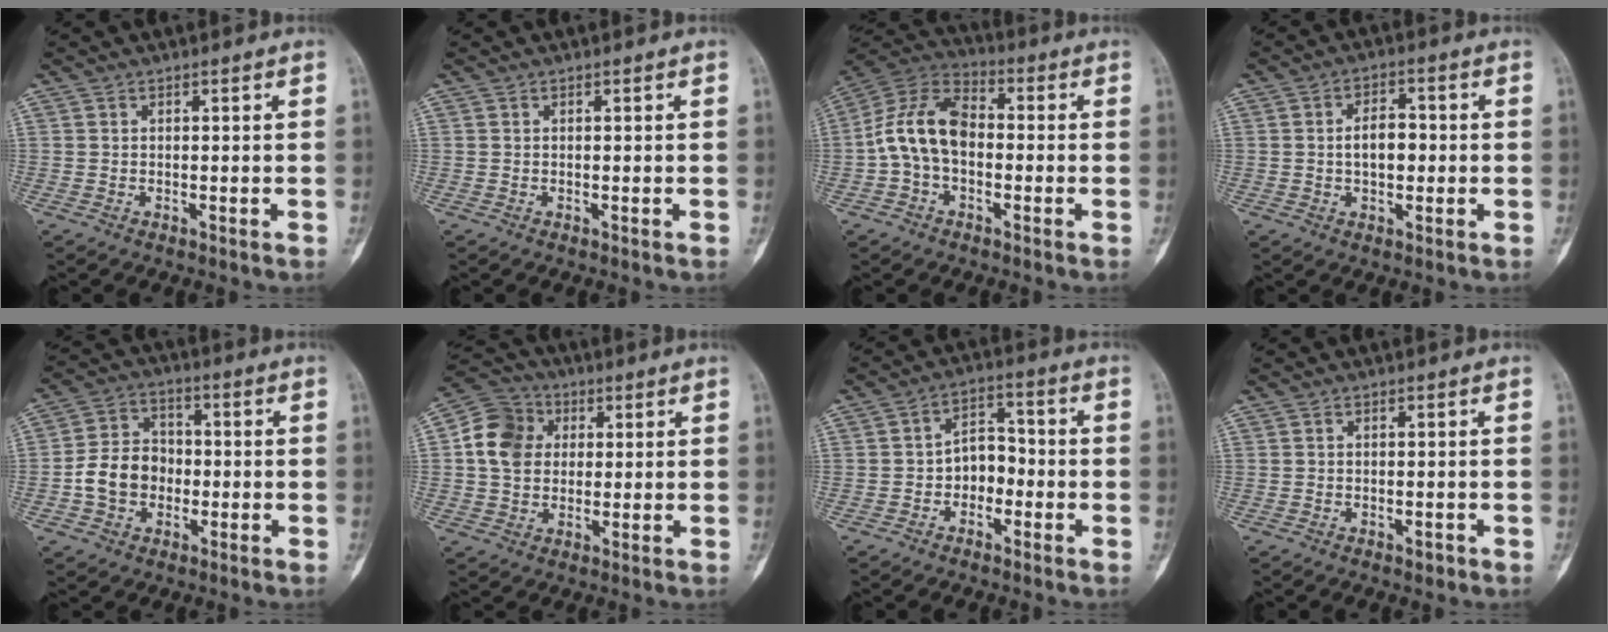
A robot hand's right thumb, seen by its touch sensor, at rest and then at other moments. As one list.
[{"total": 0.0}, {"total": 12.5, "force": [-1.2, 8.2, 9.4], "torque": [-0.172, 0.038, -0.035]}, {"total": 5.8, "force": [-0.1, 3.6, 4.6], "torque": [-0.061, 0.013, -0.005]}, {"total": 9.8, "force": [-2.0, 7.9, 5.4], "torque": [-0.078, 0.031, -0.044]}, {"total": 10.3, "force": [1.7, 8.7, 5.4], "torque": [-0.080, 0.012, 0.020]}, {"total": 6.2, "force": [-1.7, 4.6, 3.8], "torque": [-0.030, 0.034, -0.042]}, {"total": 1.1, "force": [-0.6, 0.5, 0.7], "torque": [-0.006, 0.003, -0.008]}]